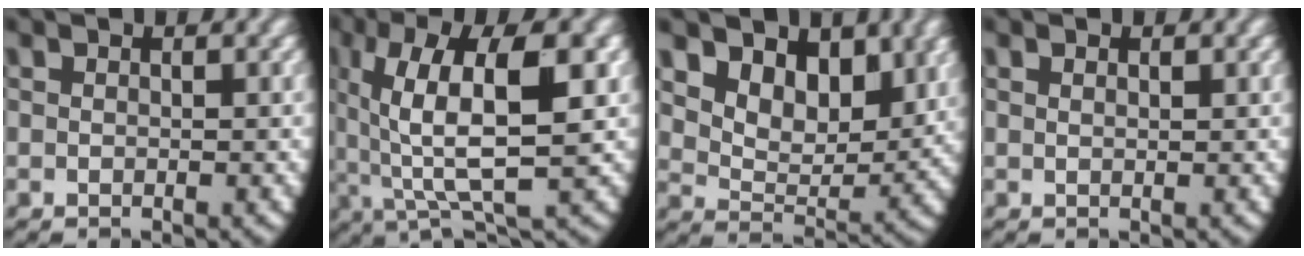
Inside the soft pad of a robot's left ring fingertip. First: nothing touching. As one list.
[{"total": 10.4, "force": [1.3, 4.9, 9.1], "torque": [-0.153, -0.006, 0.026]}, {"total": 9.9, "force": [3.9, 7.0, 5.7], "torque": [-0.126, -0.019, 0.058]}, {"total": 0.5, "force": [0.4, -0.2, 0.3], "torque": [-0.005, -0.006, 0.011]}]